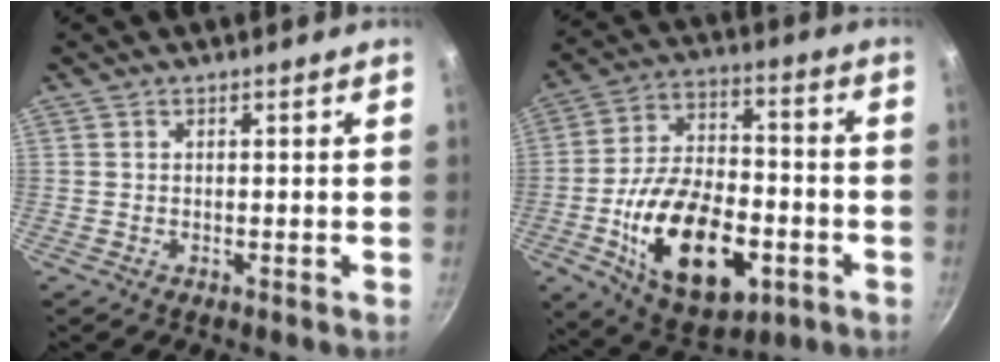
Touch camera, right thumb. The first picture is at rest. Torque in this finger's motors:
{"motor_torque": [0.39, 1.42, 1.88, -0.89, 0.22]}